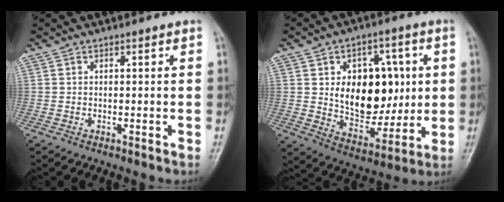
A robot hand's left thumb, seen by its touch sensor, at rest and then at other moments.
{"total": 16.8, "force": [2.0, 11.5, 12.2], "torque": [-0.121, -0.008, 0.041]}